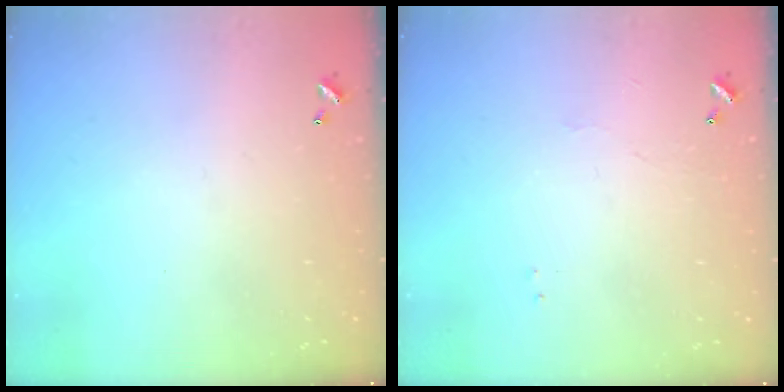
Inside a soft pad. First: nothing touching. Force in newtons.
{"total": 1.2, "press": 1.1, "slide": 0.3}